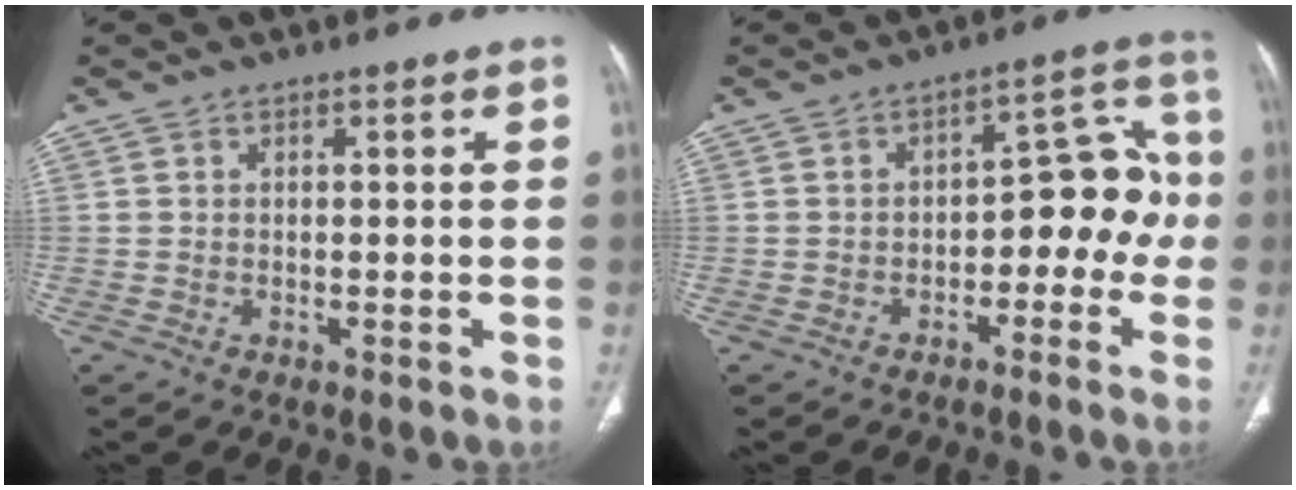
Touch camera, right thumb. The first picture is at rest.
{"total": 10.9, "force": [-2.6, 6.5, 8.3], "torque": [-0.062, 0.054, -0.041]}